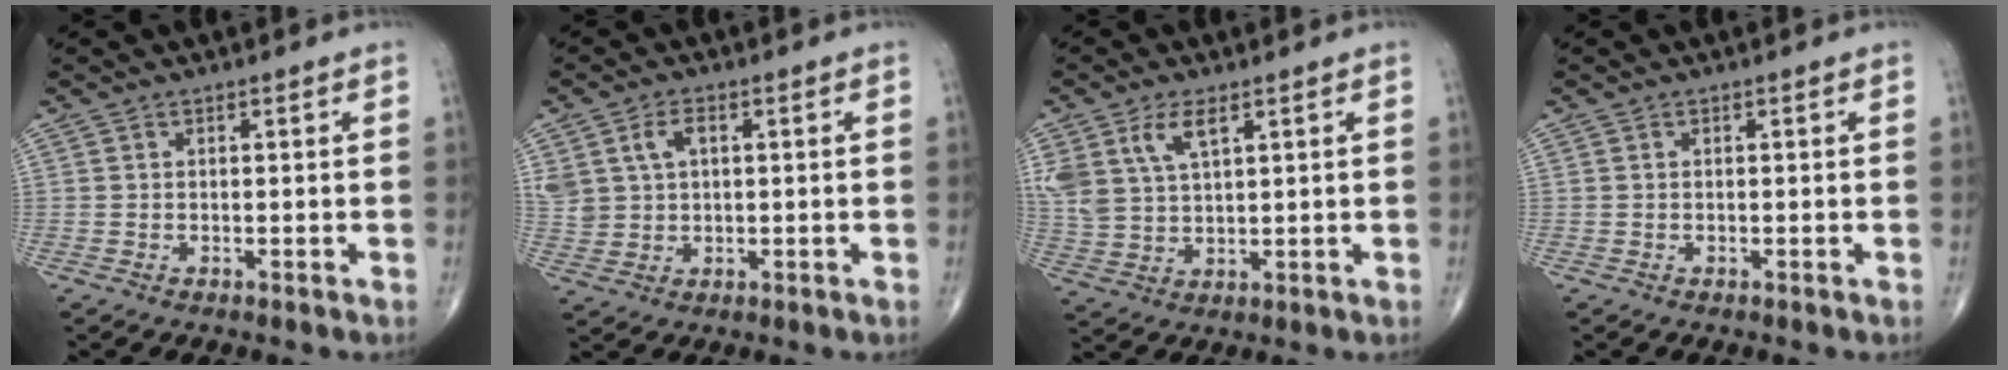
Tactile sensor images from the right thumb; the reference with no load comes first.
{"total": 6.7, "force": [2.2, 4.6, 4.4], "torque": [-0.087, 0.000, 0.051]}
{"total": 8.5, "force": [4.3, 4.2, 6.1], "torque": [-0.129, -0.009, 0.092]}
{"total": 0.0}